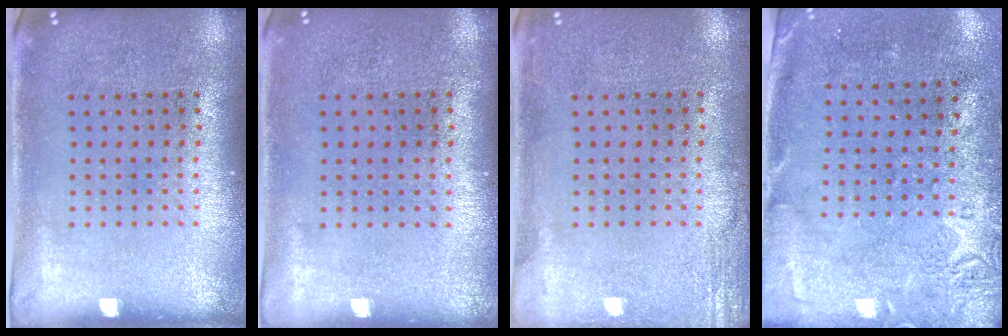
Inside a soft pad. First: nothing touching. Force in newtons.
{"total": 0.0}
{"total": 2.2, "press": 2.2, "slide": 0.4}
{"total": 2.7, "press": 2.2, "slide": 1.7}